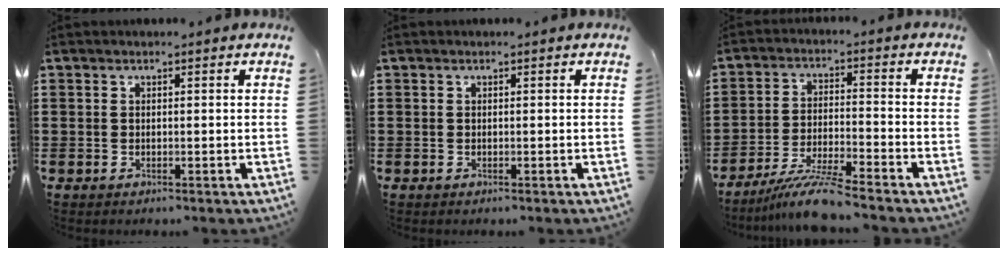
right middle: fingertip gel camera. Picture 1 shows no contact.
{"total": 0.0}
{"total": 7.0, "force": [-6.0, -0.3, 3.4], "torque": [-0.071, -0.016, -0.114]}